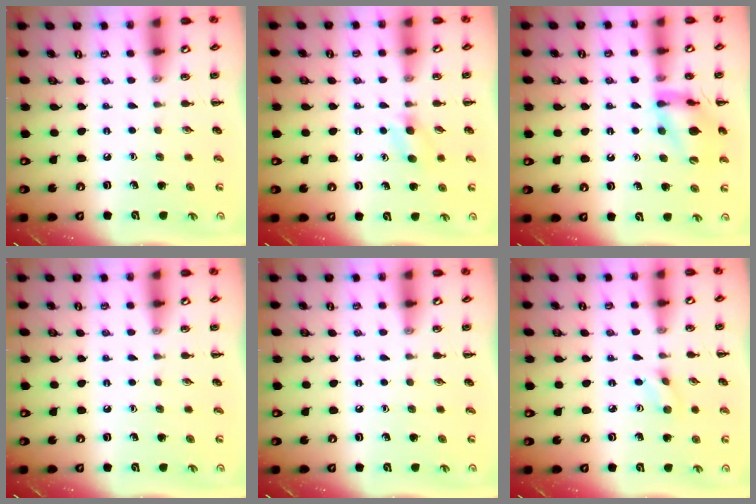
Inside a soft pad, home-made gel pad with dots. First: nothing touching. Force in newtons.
{"total": 3.3, "press": 3.0, "slide": 1.3}
{"total": 14.7, "press": 14.6, "slide": 1.4}
{"total": 0.0}
{"total": 0.0}
{"total": 2.7, "press": 2.5, "slide": 1.0}